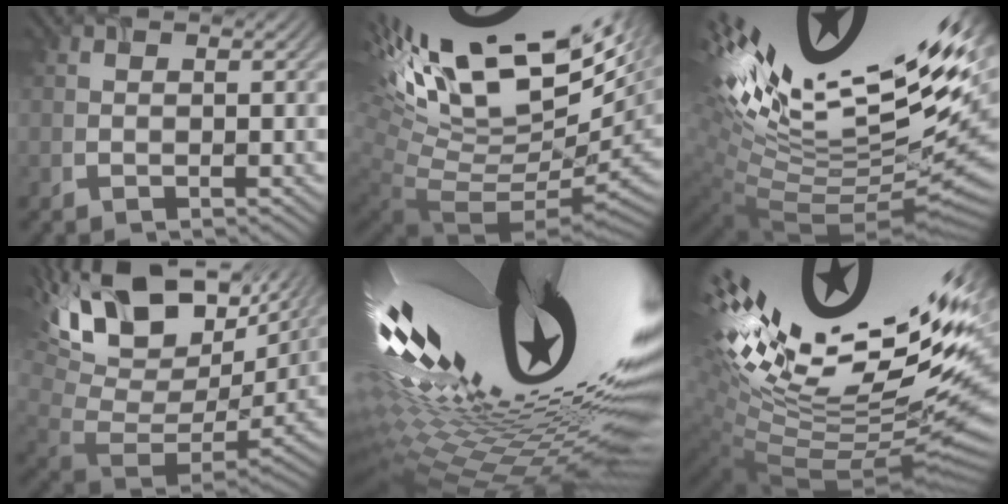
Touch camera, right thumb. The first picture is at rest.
{"total": 17.3, "force": [6.9, 7.1, 14.2], "torque": [-0.219, 0.026, 0.162]}
{"total": 18.7, "force": [6.3, 7.2, 16.1], "torque": [-0.254, 0.011, 0.152]}
{"total": 18.4, "force": [8.1, 10.0, 13.2], "torque": [-0.239, 0.012, 0.157]}
{"total": 22.1, "force": [4.6, 8.5, 19.8], "torque": [-0.317, -0.030, 0.084]}
{"total": 19.8, "force": [6.8, 8.0, 16.9], "torque": [-0.268, 0.018, 0.154]}